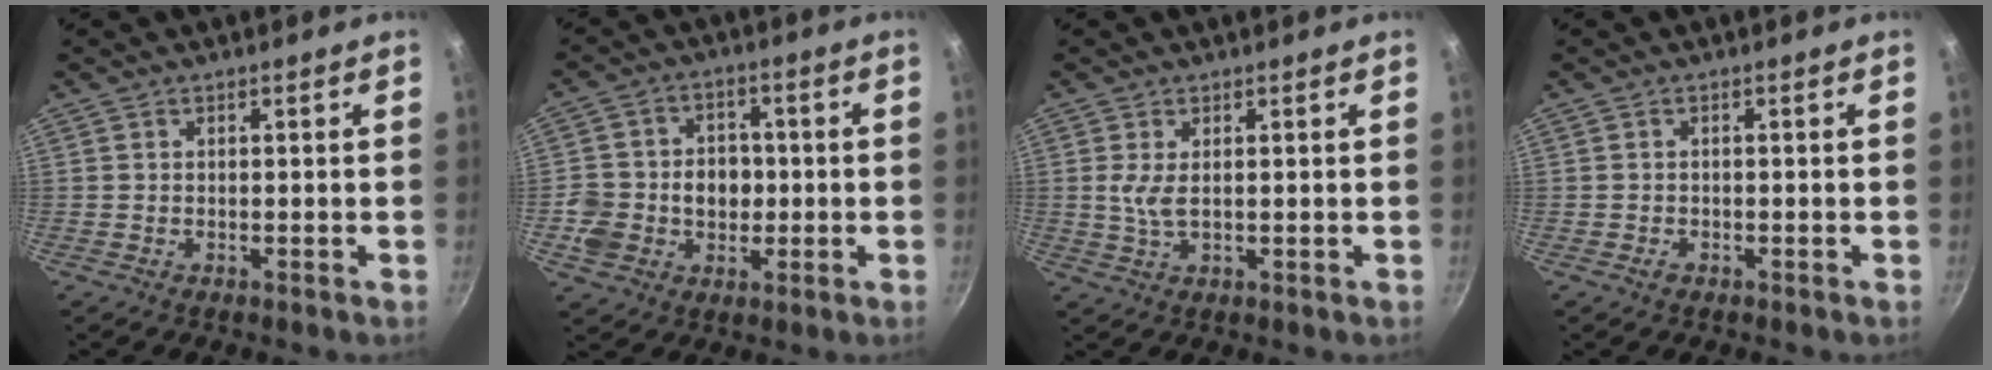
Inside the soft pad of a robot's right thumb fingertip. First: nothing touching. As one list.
[{"total": 10.8, "force": [-1.4, 9.1, 5.6], "torque": [-0.074, 0.020, -0.027]}, {"total": 3.3, "force": [0.6, 1.3, 3.0], "torque": [-0.065, -0.004, 0.015]}, {"total": 1.0, "force": [-0.6, 0.6, 0.5], "torque": [-0.013, 0.003, -0.012]}]